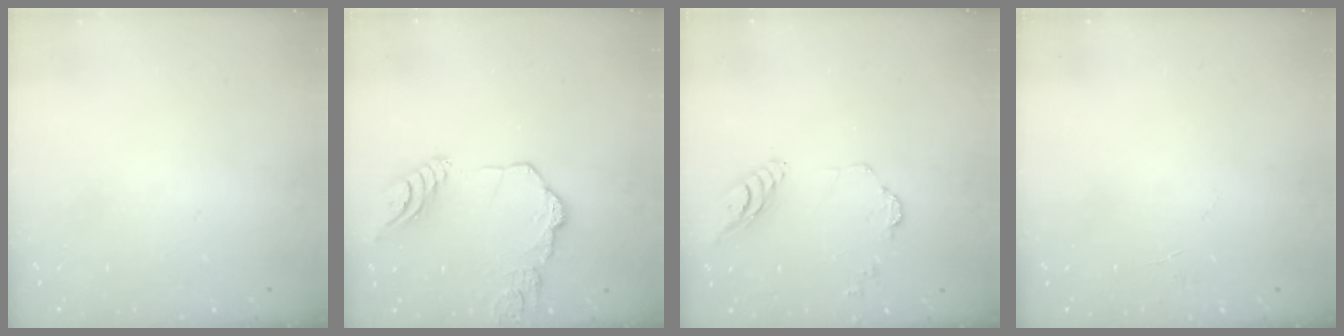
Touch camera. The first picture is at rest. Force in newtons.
{"total": 14.6, "press": 14.4, "slide": 1.9}
{"total": 10.1, "press": 10.1, "slide": 1.0}
{"total": 3.6, "press": 3.6, "slide": 0.3}